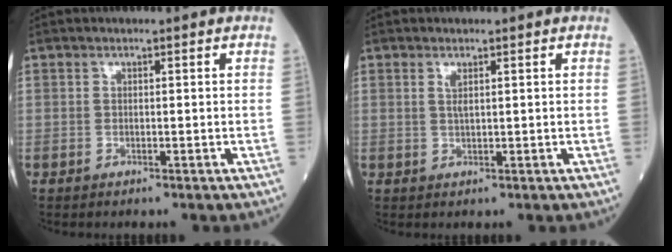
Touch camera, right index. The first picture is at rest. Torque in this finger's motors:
{"motor_torque": [-0.03, -0.03, 0.00, 0.03]}